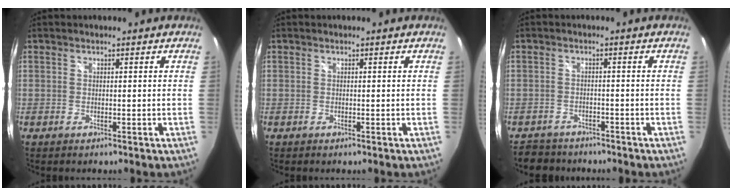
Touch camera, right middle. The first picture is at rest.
{"total": 0.0}
{"total": 5.5, "force": [-4.7, 2.8, 0.8], "torque": [-0.032, 0.000, -0.075]}